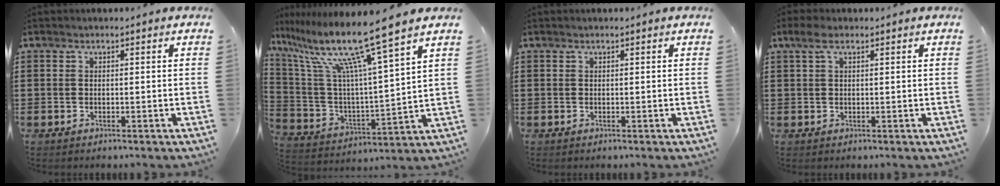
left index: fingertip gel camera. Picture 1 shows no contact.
{"total": 13.9, "force": [10.4, -0.4, 9.2], "torque": [-0.216, -0.068, 0.166]}
{"total": 0.0}
{"total": 2.6, "force": [1.0, 1.0, 2.1], "torque": [-0.044, 0.006, 0.017]}